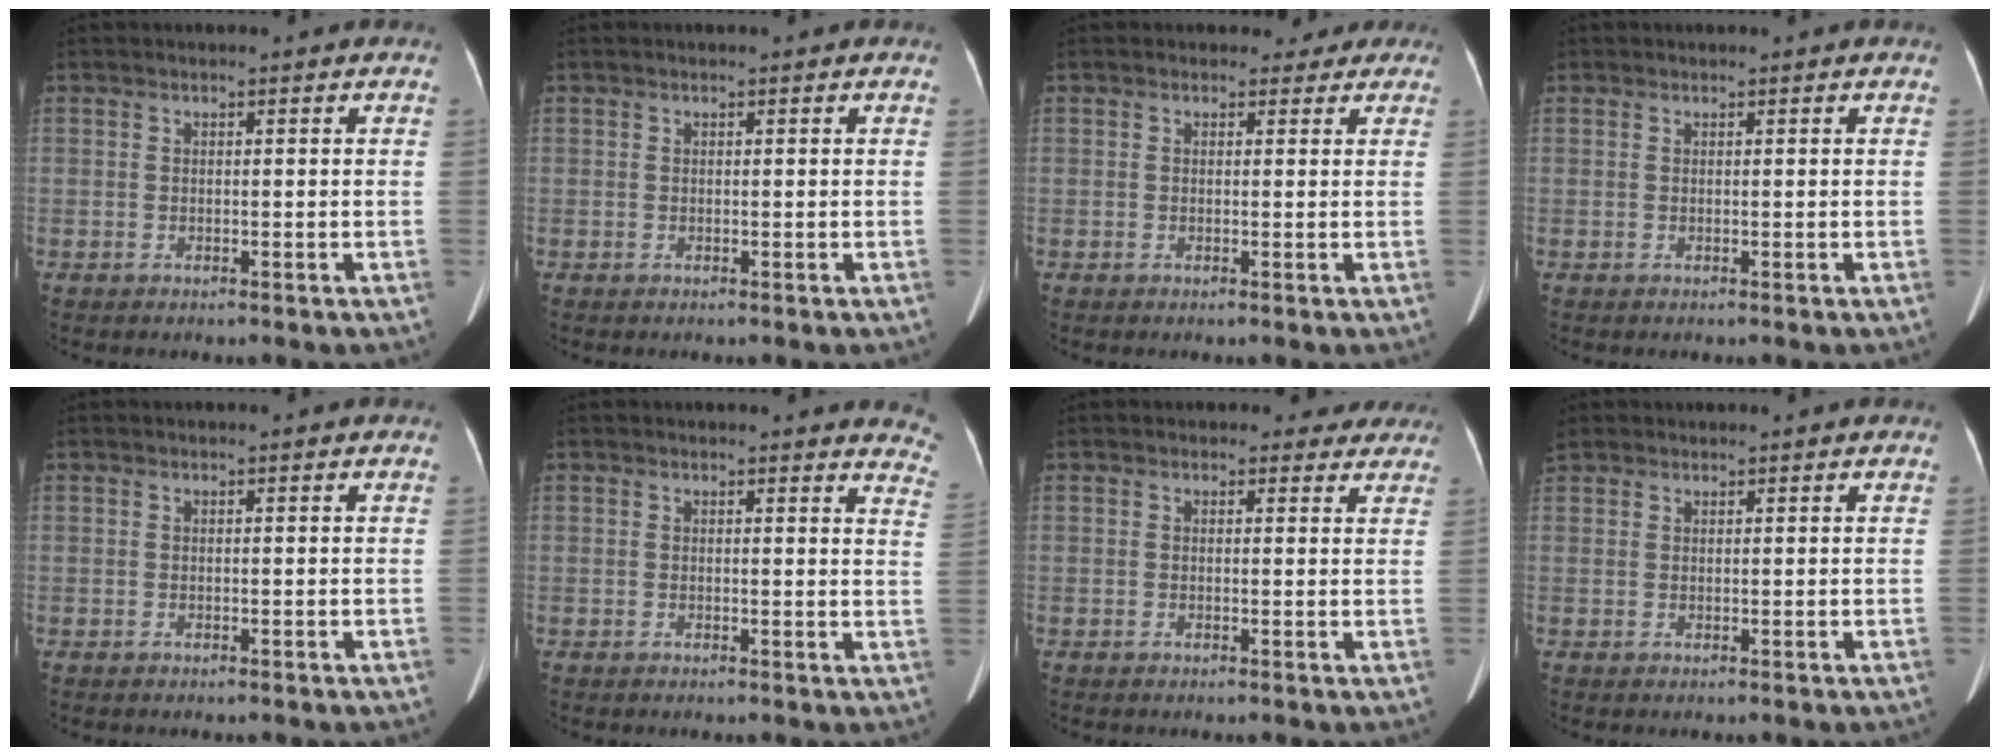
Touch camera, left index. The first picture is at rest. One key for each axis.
{"total": 0.0}
{"total": 2.5, "fx": 2.0, "fy": 1.5, "fz": 0.1, "tx": 0.011, "ty": 0.006, "tz": 0.014}
{"total": 0.0}
{"total": 0.0}
{"total": 7.3, "fx": 7.2, "fy": 1.2, "fz": 0.8, "tx": 0.027, "ty": -0.043, "tz": 0.036}
{"total": 3.5, "fx": 3.1, "fy": 1.7, "fz": 0.2, "tx": 0.017, "ty": -0.001, "tz": 0.019}
{"total": 2.3, "fx": 1.8, "fy": 1.3, "fz": 0.4, "tx": -0.018, "ty": 0.016, "tz": 0.037}